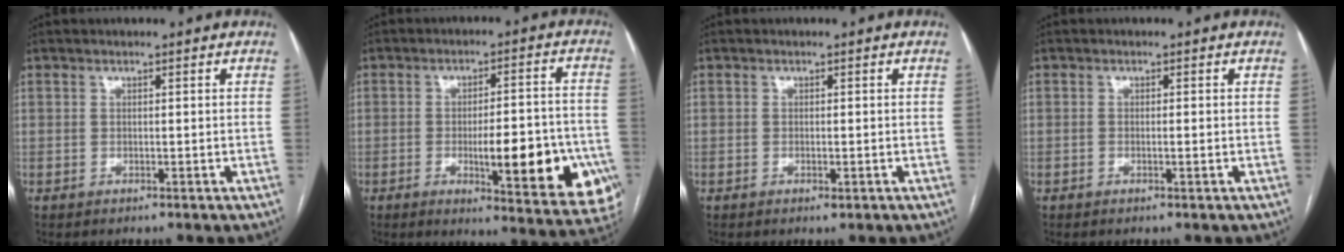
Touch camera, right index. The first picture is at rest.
{"total": 17.2, "force": [-4.7, 4.0, 16.0], "torque": [-0.147, 0.009, -0.045]}
{"total": 0.9, "force": [-0.3, 0.4, 0.7], "torque": [-0.011, -0.002, -0.003]}
{"total": 0.9, "force": [-0.2, 0.1, 0.8], "torque": [-0.015, -0.001, -0.003]}